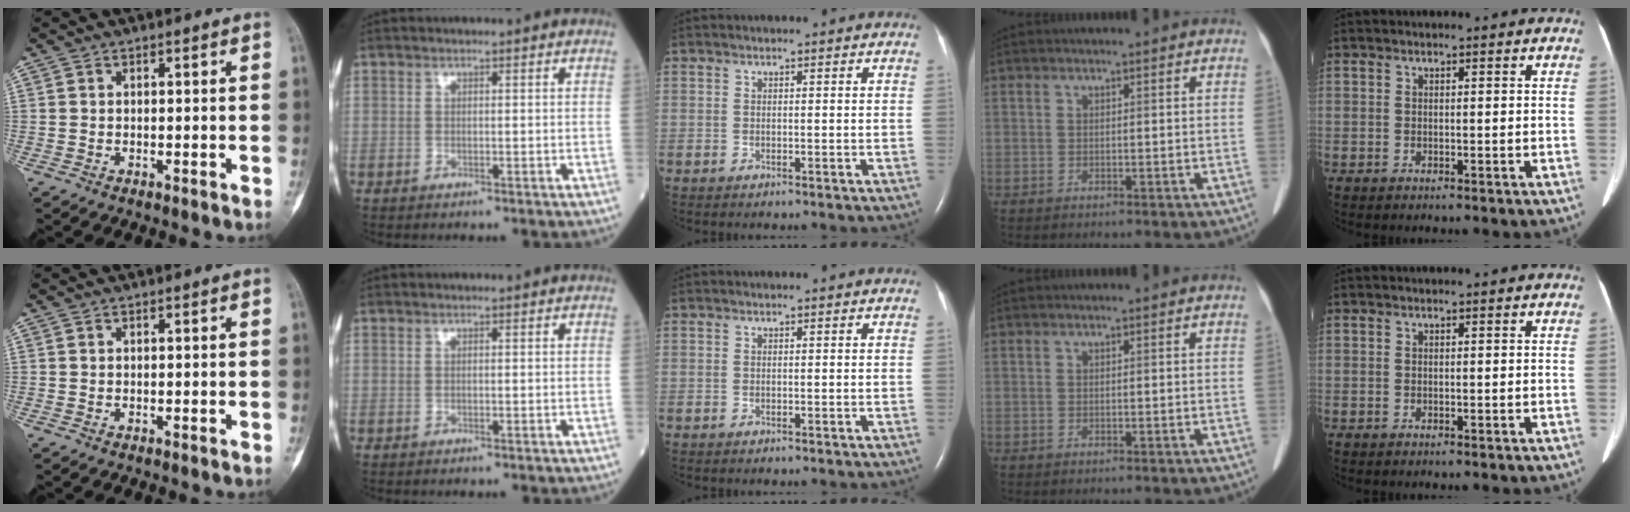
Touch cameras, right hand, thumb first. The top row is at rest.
{}